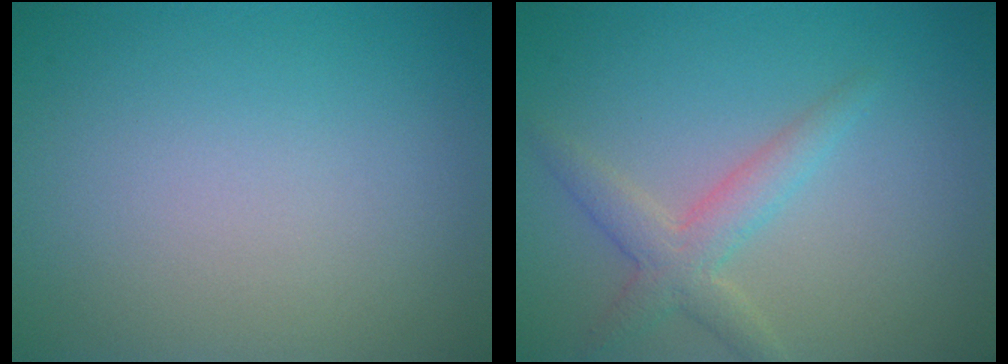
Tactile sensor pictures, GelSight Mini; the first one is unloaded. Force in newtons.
{"total": 2.8, "press": 2.8, "slide": 0.1}